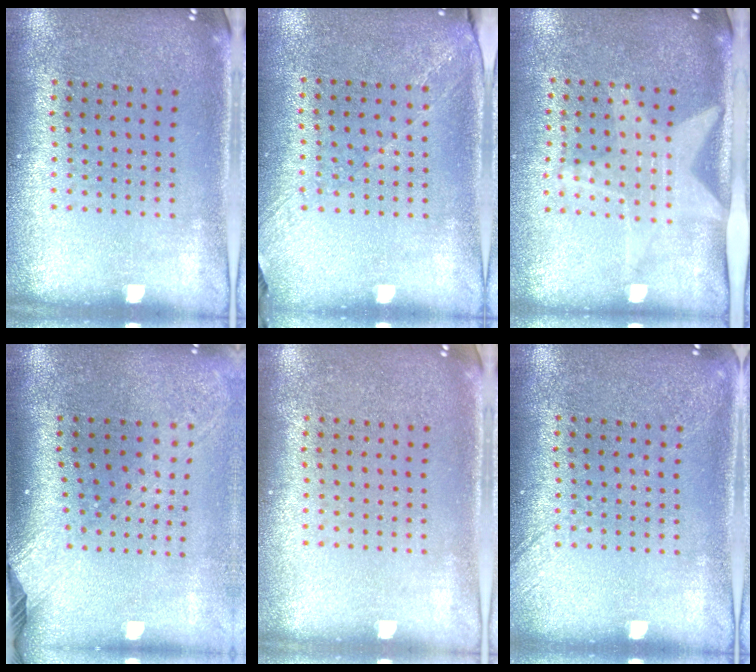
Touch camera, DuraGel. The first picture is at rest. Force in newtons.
{"total": 1.3, "press": 1.1, "slide": 0.7}
{"total": 1.9, "press": 1.5, "slide": 1.1}
{"total": 2.4, "press": 1.8, "slide": 1.6}
{"total": 0.0}
{"total": 1.4, "press": 1.3, "slide": 0.3}